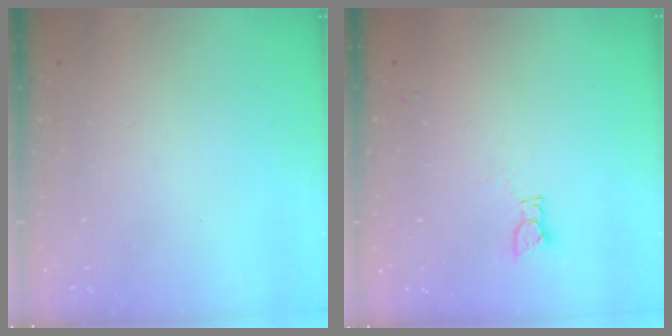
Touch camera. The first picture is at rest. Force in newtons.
{"total": 3.1, "press": 3.1, "slide": 0.3}